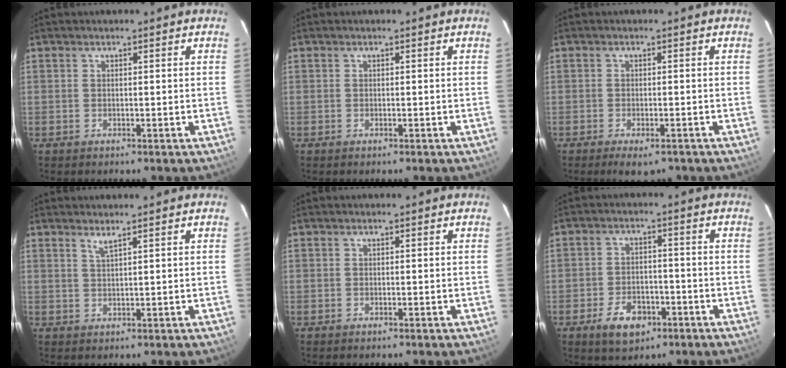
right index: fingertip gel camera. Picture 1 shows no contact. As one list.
[{"total": 0.0}, {"total": 4.6, "force": [-3.3, 1.6, 2.7], "torque": [-0.052, -0.013, -0.050]}, {"total": 1.5, "force": [1.2, -0.3, 0.9], "torque": [-0.018, -0.002, 0.020]}, {"total": 0.0}, {"total": 7.6, "force": [-4.3, 4.6, 4.3], "torque": [-0.094, 0.004, -0.062]}]